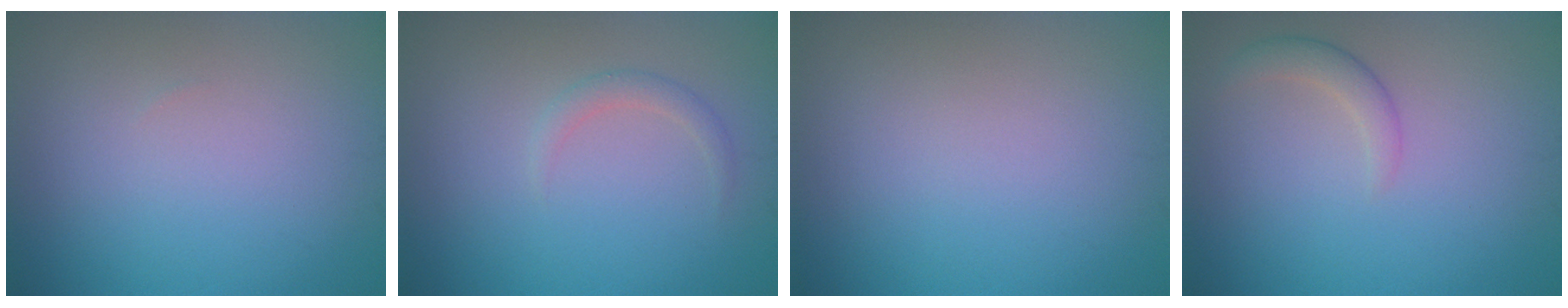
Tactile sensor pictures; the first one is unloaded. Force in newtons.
{"total": 1.2, "press": 1.2, "slide": 0.1}
{"total": 0.0}
{"total": 1.8, "press": 1.8, "slide": 0.0}